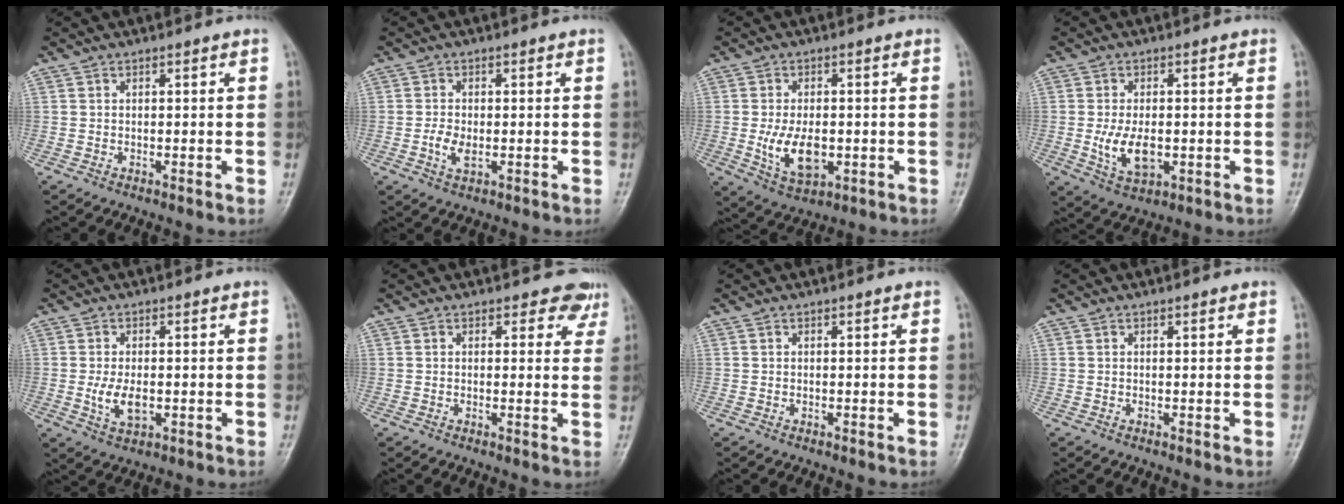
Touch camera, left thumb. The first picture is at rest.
{"total": 3.2, "force": [-0.6, 1.8, 2.6], "torque": [-0.051, -0.003, -0.012]}
{"total": 8.6, "force": [-1.3, 5.0, 6.9], "torque": [-0.114, -0.009, -0.014]}
{"total": 7.1, "force": [-0.9, 4.1, 5.8], "torque": [-0.102, -0.011, -0.011]}
{"total": 5.3, "force": [-0.7, 2.9, 4.3], "torque": [-0.080, -0.009, -0.009]}
{"total": 4.2, "force": [3.3, 2.5, 0.8], "torque": [0.025, -0.018, 0.020]}
{"total": 0.0}
{"total": 0.6, "force": [0.3, 0.2, 0.4], "torque": [-0.005, -0.001, 0.002]}